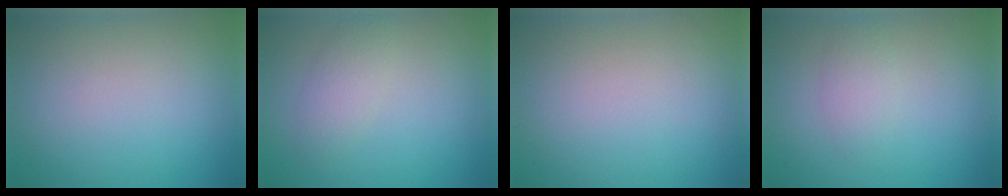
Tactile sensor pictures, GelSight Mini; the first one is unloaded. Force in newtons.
{"total": 2.1, "press": 2.1, "slide": 0.1}
{"total": 0.0}
{"total": 1.8, "press": 1.8, "slide": 0.0}